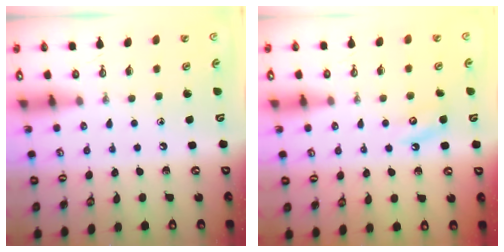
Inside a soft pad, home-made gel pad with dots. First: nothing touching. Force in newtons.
{"total": 4.7, "press": 4.7, "slide": 0.7}